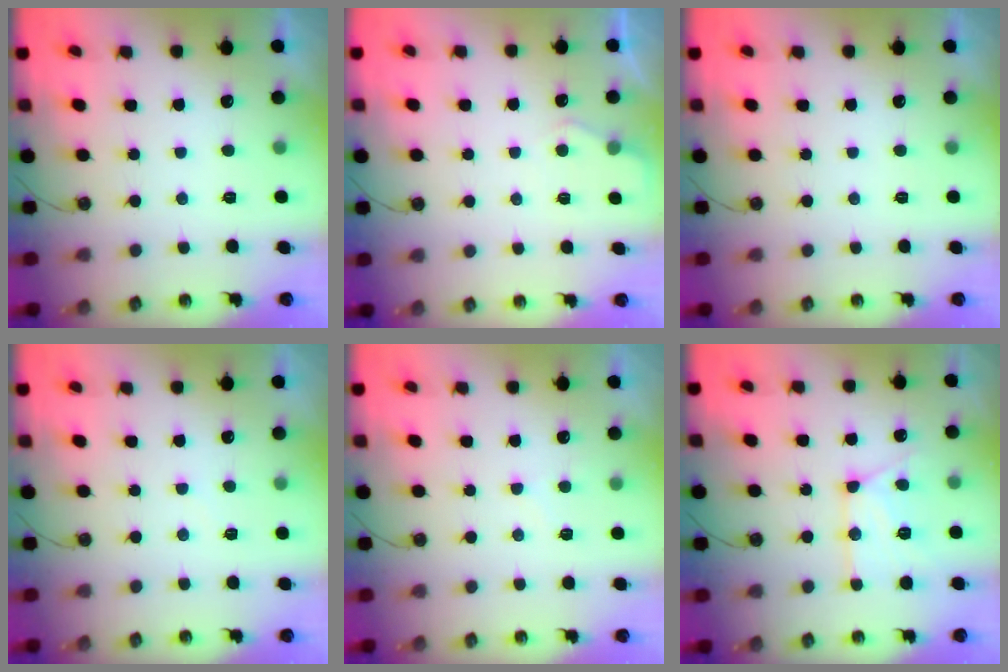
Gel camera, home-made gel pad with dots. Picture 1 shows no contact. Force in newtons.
{"total": 3.5, "press": 3.5, "slide": 0.5}
{"total": 0.0}
{"total": 3.0, "press": 3.0, "slide": 0.4}
{"total": 6.1, "press": 6.1, "slide": 0.7}
{"total": 13.6, "press": 13.5, "slide": 1.4}